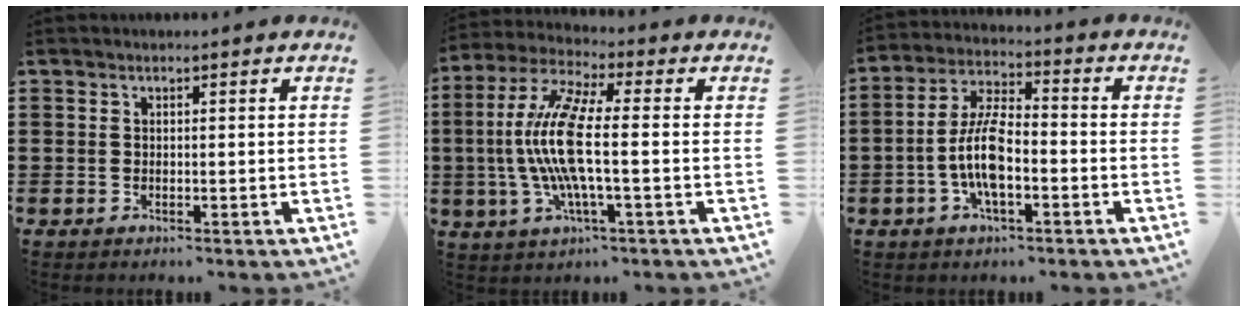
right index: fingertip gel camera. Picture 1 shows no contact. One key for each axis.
{"total": 11.8, "fx": -1.2, "fy": 2.3, "fz": 11.5, "tx": -0.253, "ty": -0.021, "tz": -0.030}
{"total": 8.7, "fx": -2.2, "fy": 3.3, "fz": 7.7, "tx": -0.180, "ty": -0.008, "tz": -0.048}